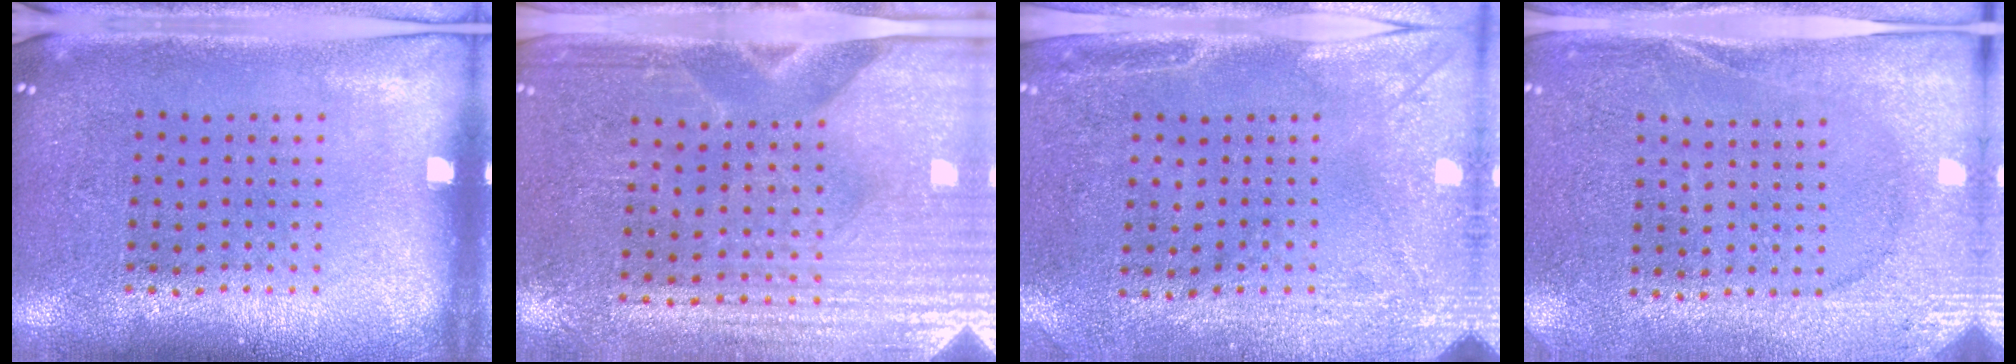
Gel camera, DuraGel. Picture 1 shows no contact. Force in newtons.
{"total": 3.2, "press": 2.9, "slide": 1.3}
{"total": 2.9, "press": 2.3, "slide": 1.8}
{"total": 2.6, "press": 2.6, "slide": 0.4}